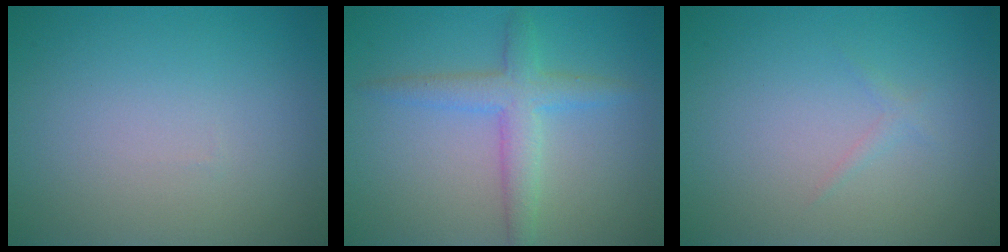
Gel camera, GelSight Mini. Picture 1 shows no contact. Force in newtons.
{"total": 3.4, "press": 3.4, "slide": 0.0}
{"total": 0.7, "press": 0.7, "slide": 0.0}